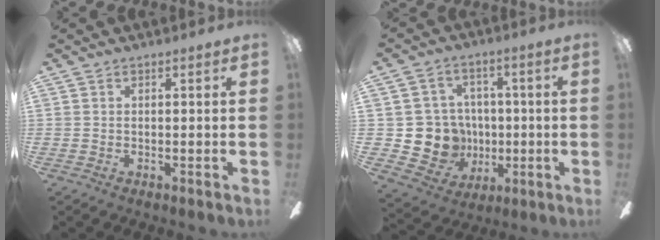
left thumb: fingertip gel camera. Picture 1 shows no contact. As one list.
[{"total": 10.9, "force": [-1.0, 10.6, 2.4], "torque": [-0.070, 0.016, -0.004]}]